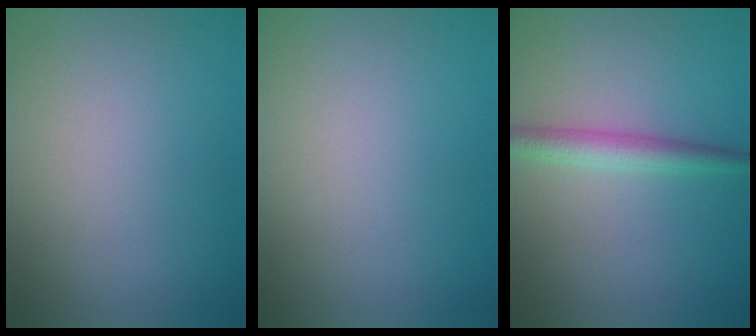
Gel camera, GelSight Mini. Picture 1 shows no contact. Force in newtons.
{"total": 0.0}
{"total": 2.6, "press": 2.6, "slide": 0.0}